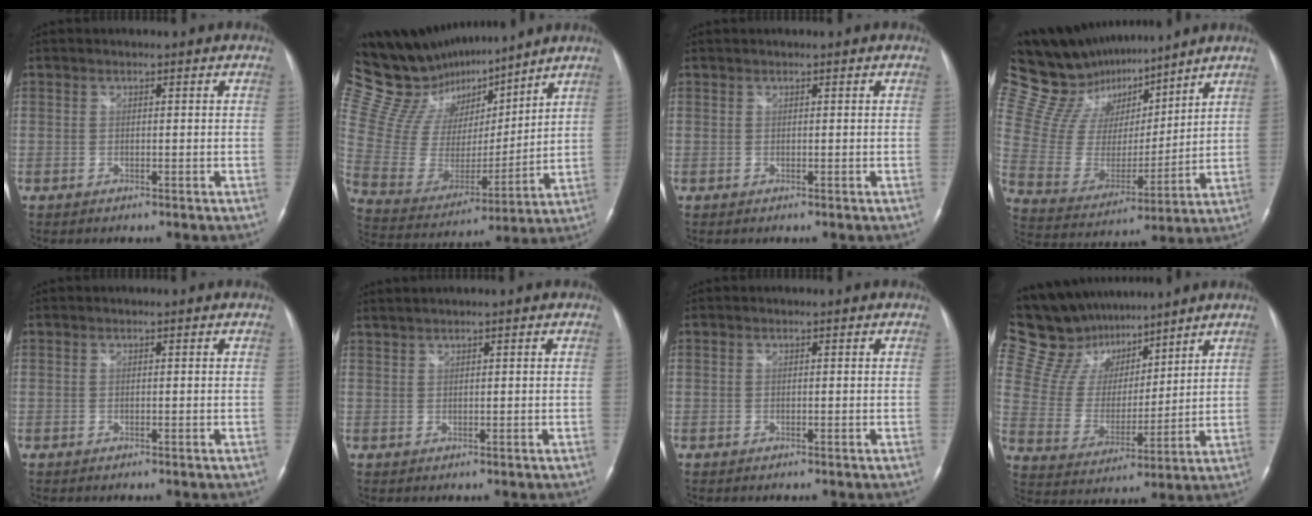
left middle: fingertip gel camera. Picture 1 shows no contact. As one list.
[{"total": 19.2, "force": [16.8, 5.4, 7.6], "torque": [-0.144, 0.007, 0.307]}, {"total": 0.0}, {"total": 18.1, "force": [15.1, 6.4, 7.6], "torque": [-0.141, 0.017, 0.274]}, {"total": 0.0}, {"total": 2.2, "force": [1.9, -0.2, 1.1], "torque": [-0.025, 0.012, 0.042]}, {"total": 0.0}, {"total": 16.2, "force": [13.9, 6.9, 4.6], "torque": [-0.093, 0.026, 0.260]}]